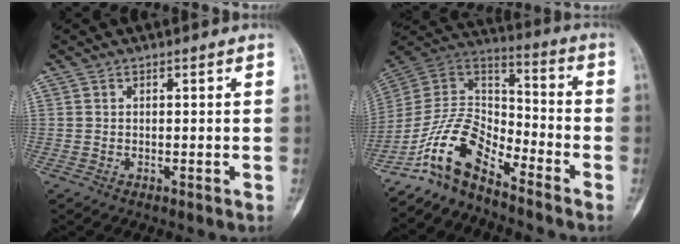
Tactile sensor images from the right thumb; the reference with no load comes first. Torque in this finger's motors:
{"motor_torque": [0.31, 0.14, 1.38, -1.40, 0.19]}